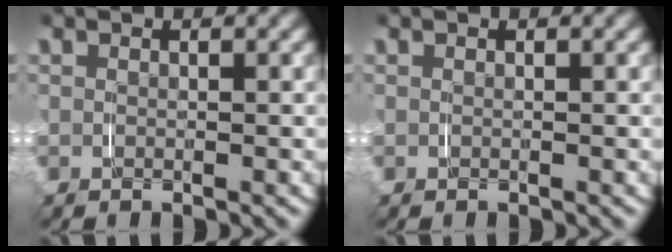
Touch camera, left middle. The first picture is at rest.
{"total": 0.0}